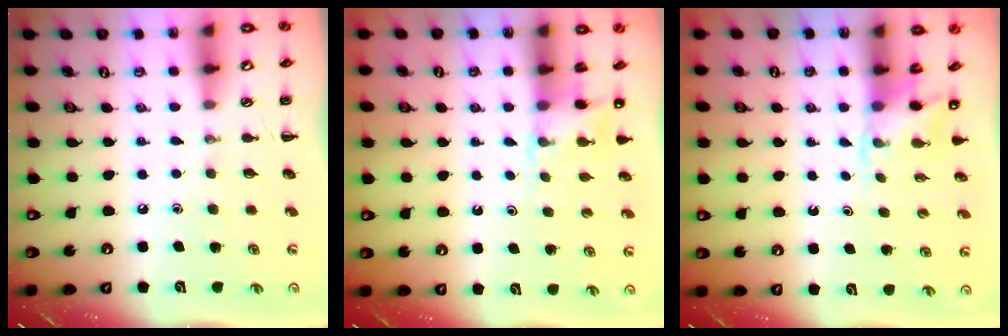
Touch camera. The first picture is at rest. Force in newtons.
{"total": 4.3, "press": 4.1, "slide": 1.2}
{"total": 2.5, "press": 2.3, "slide": 1.0}